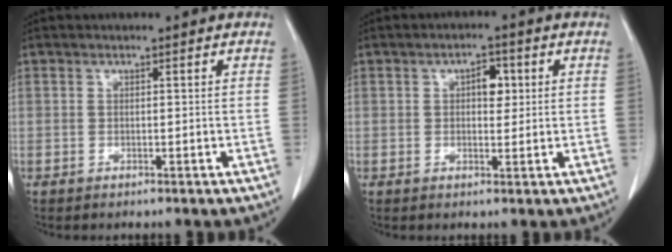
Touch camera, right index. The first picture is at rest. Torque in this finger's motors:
{"motor_torque": [0.02, 0.00, 0.06, 0.03]}